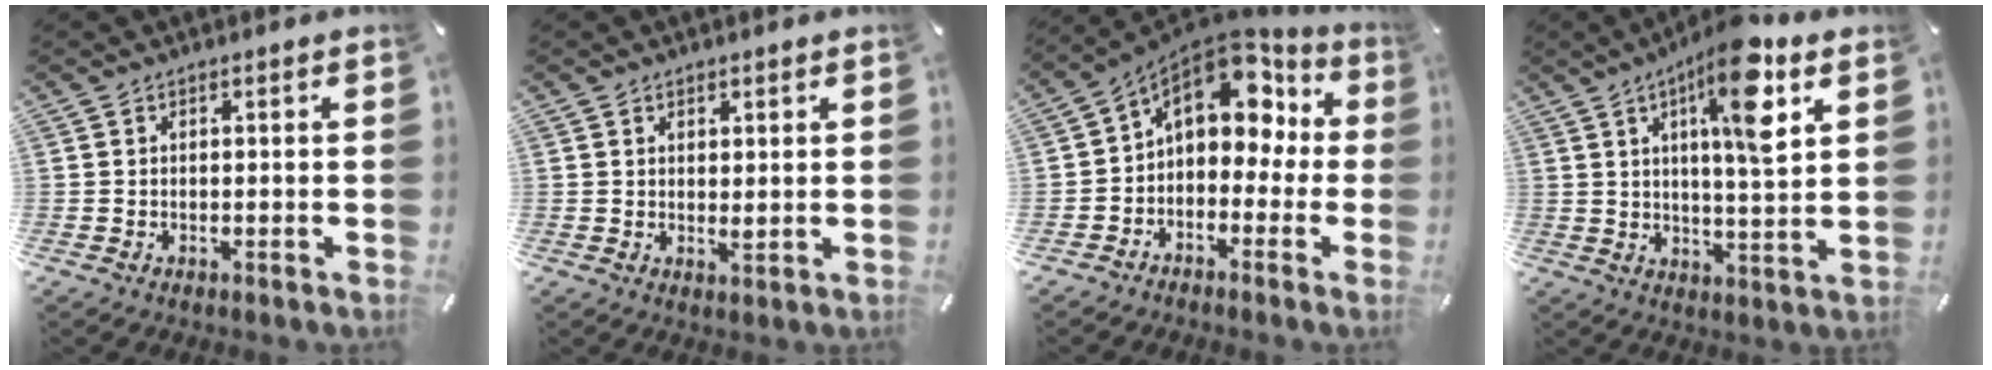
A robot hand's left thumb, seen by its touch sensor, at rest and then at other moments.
{"total": 1.4, "force": [0.8, 0.8, 0.7], "torque": [-0.006, -0.002, 0.013]}
{"total": 12.0, "force": [3.9, 8.4, 7.7], "torque": [-0.117, -0.028, 0.064]}
{"total": 13.9, "force": [6.6, 3.3, 11.8], "torque": [-0.187, -0.021, 0.101]}